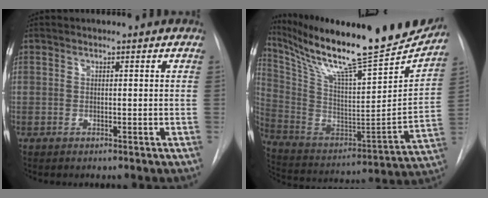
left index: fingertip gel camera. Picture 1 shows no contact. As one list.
[{"total": 27.2, "force": [23.2, 2.6, 14.0], "torque": [-0.256, -0.052, 0.360]}]